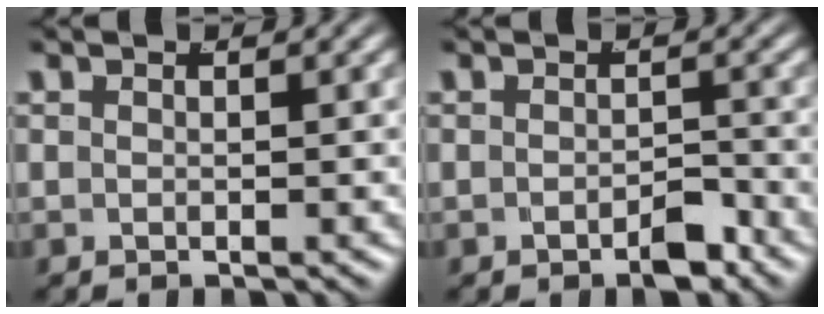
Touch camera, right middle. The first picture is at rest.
{"total": 1.7, "force": [-1.4, 0.5, 0.9], "torque": [-0.007, -0.002, -0.025]}